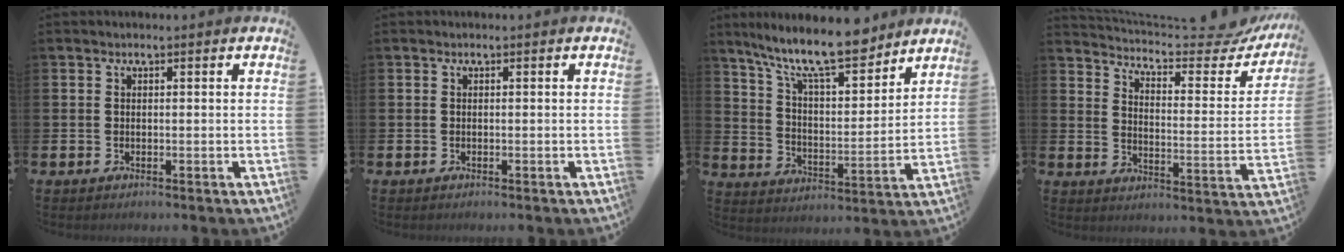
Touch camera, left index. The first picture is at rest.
{"total": 0.0}
{"total": 12.3, "force": [10.6, 2.5, 5.8], "torque": [-0.137, -0.058, 0.185]}
{"total": 5.9, "force": [5.4, 1.0, 2.2], "torque": [-0.058, -0.047, 0.083]}